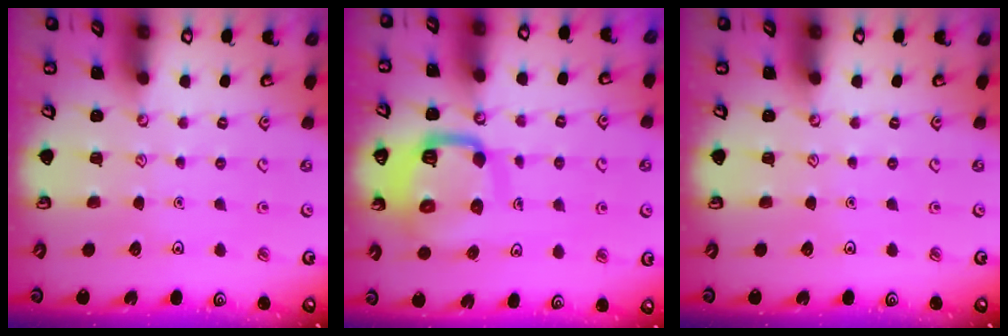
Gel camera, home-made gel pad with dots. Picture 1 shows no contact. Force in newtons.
{"total": 13.0, "press": 13.0, "slide": 1.4}
{"total": 0.0}